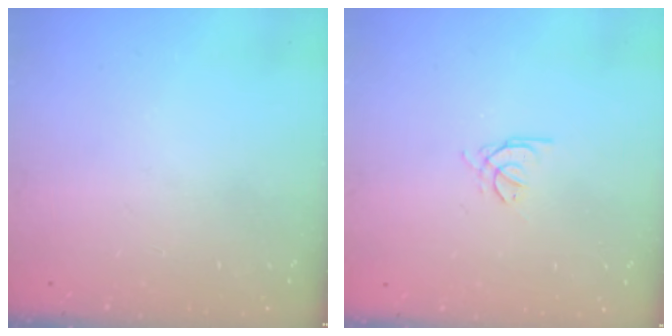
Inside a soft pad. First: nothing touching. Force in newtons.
{"total": 1.2, "press": 1.1, "slide": 0.4}